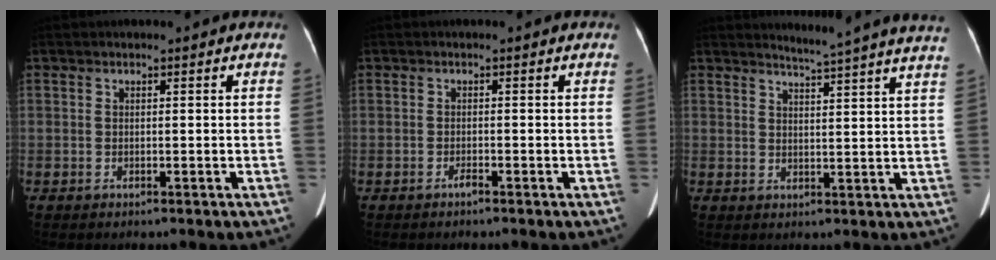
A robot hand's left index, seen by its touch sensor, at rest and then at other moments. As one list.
[{"total": 0.6, "force": [-0.5, -0.1, 0.3], "torque": [-0.008, -0.001, -0.009]}, {"total": 12.3, "force": [11.5, -1.9, 3.9], "torque": [-0.061, -0.052, 0.128]}]